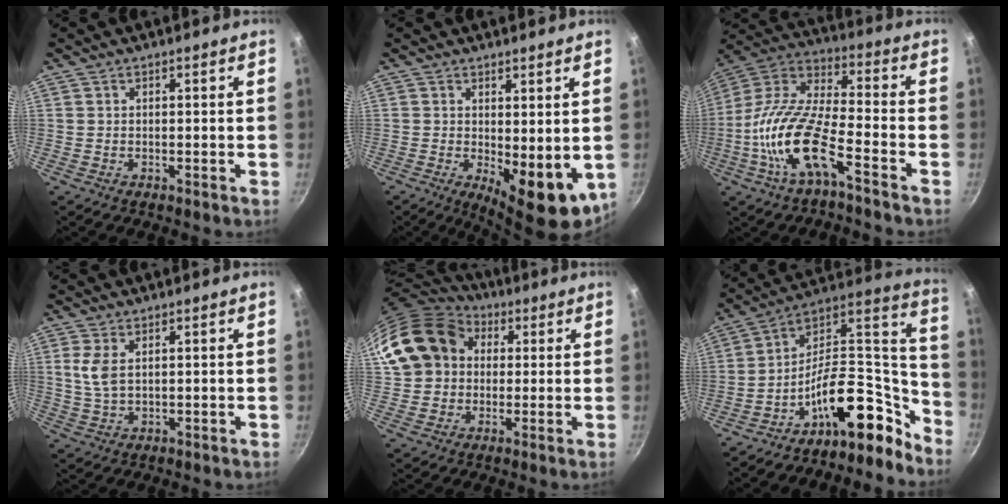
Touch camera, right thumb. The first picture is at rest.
{"total": 9.6, "force": [-0.1, 4.1, 8.7], "torque": [-0.096, -0.014, 0.012]}
{"total": 16.5, "force": [-7.2, 5.4, 13.9], "torque": [-0.270, 0.052, -0.155]}
{"total": 5.0, "force": [1.3, 2.7, 3.9], "torque": [-0.082, -0.005, 0.029]}
{"total": 16.1, "force": [4.1, 13.3, 8.2], "torque": [-0.131, 0.031, 0.065]}
{"total": 20.2, "force": [-13.0, 9.8, 11.9], "torque": [-0.113, 0.126, -0.214]}